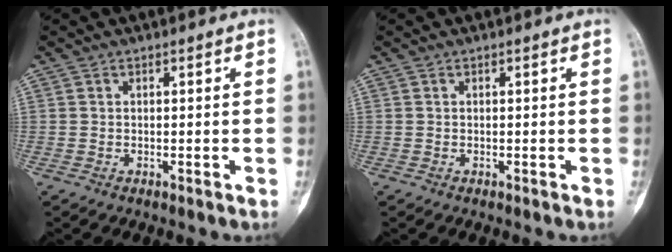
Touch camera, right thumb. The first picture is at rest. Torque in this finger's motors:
{"motor_torque": [0.09, -0.09, 0.00, 0.02, 0.00]}